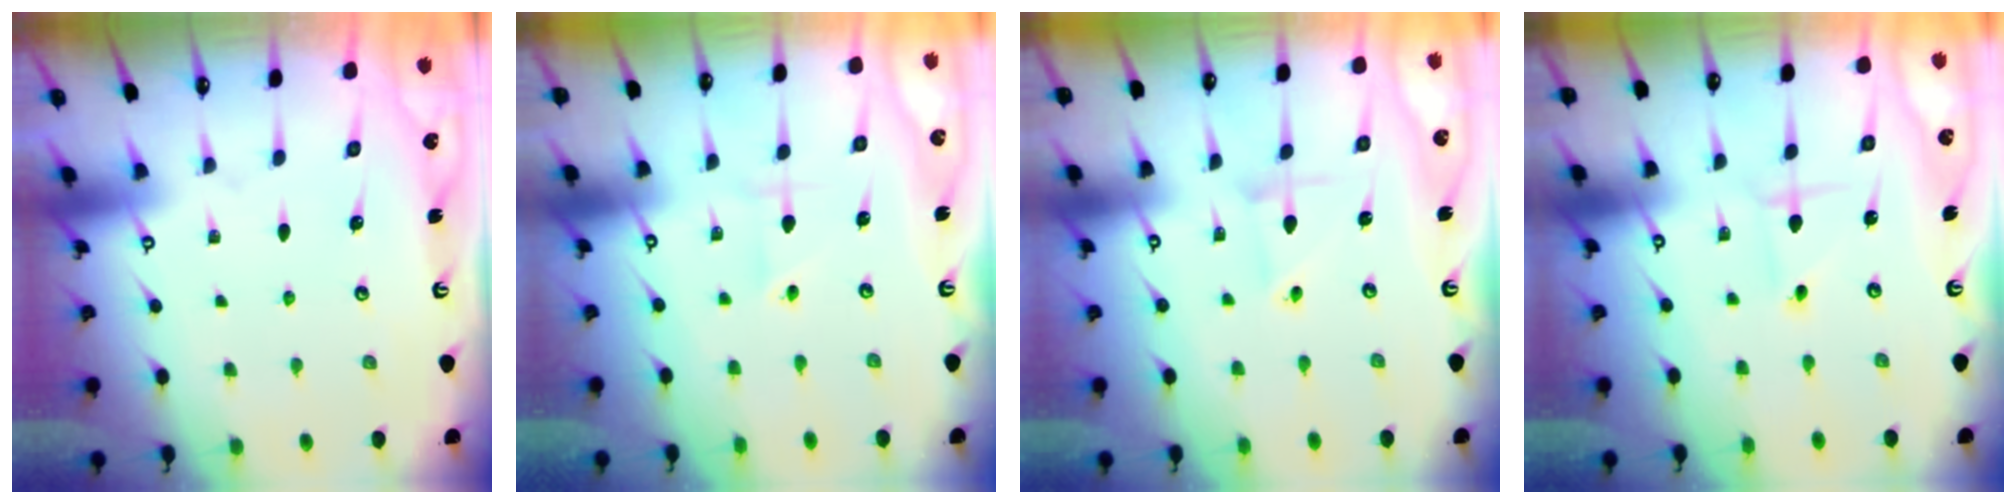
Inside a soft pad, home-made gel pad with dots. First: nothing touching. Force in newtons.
{"total": 1.8, "press": 1.7, "slide": 0.4}
{"total": 2.9, "press": 2.9, "slide": 0.3}
{"total": 1.0, "press": 1.0, "slide": 0.1}